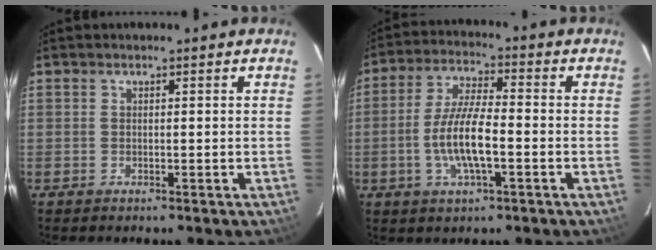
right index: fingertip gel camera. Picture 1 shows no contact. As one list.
[{"total": 9.8, "force": [-2.6, 2.5, 9.1], "torque": [-0.184, 0.003, -0.051]}]